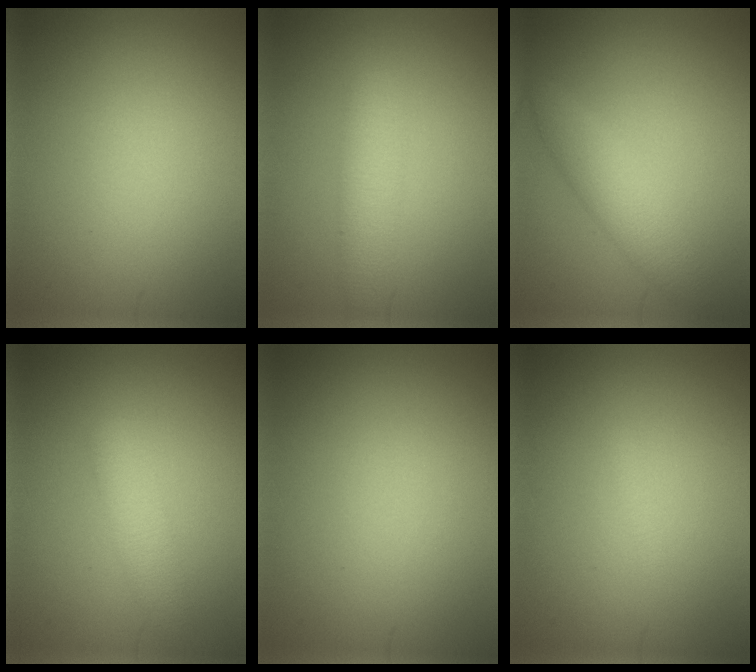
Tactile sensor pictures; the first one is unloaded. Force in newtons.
{"total": 2.8, "press": 2.8, "slide": 0.1}
{"total": 2.9, "press": 2.9, "slide": 0.1}
{"total": 2.5, "press": 2.5, "slide": 0.1}
{"total": 0.0}
{"total": 0.5, "press": 0.5, "slide": 0.1}